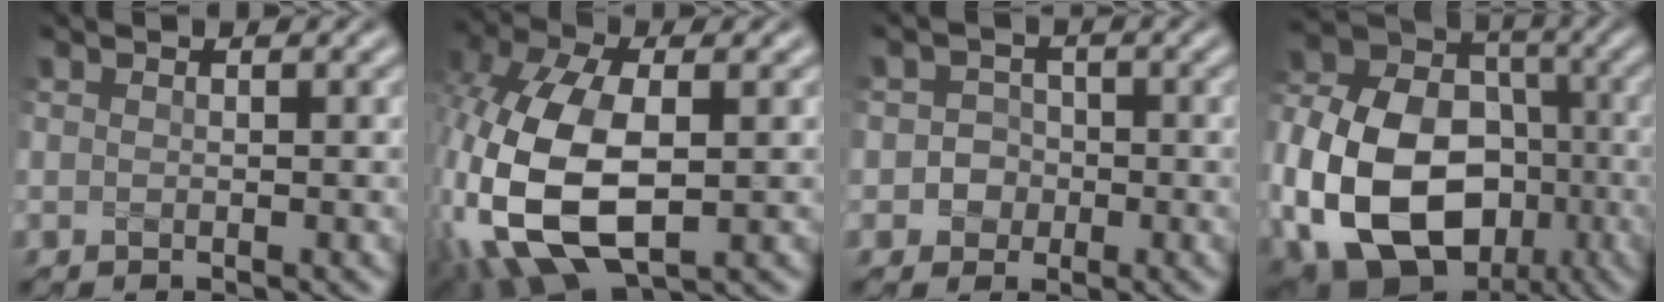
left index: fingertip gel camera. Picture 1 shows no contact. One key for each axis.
{"total": 12.1, "fx": -1.4, "fy": 7.1, "fz": 9.7, "tx": -0.248, "ty": -0.016, "tz": -0.024}
{"total": 2.5, "fx": -0.5, "fy": 2.3, "fz": 0.6, "tx": 0.015, "ty": 0.003, "tz": -0.023}
{"total": 16.4, "fx": -4.5, "fy": 12.1, "fz": 10.0, "tx": -0.229, "ty": -0.027, "tz": -0.081}